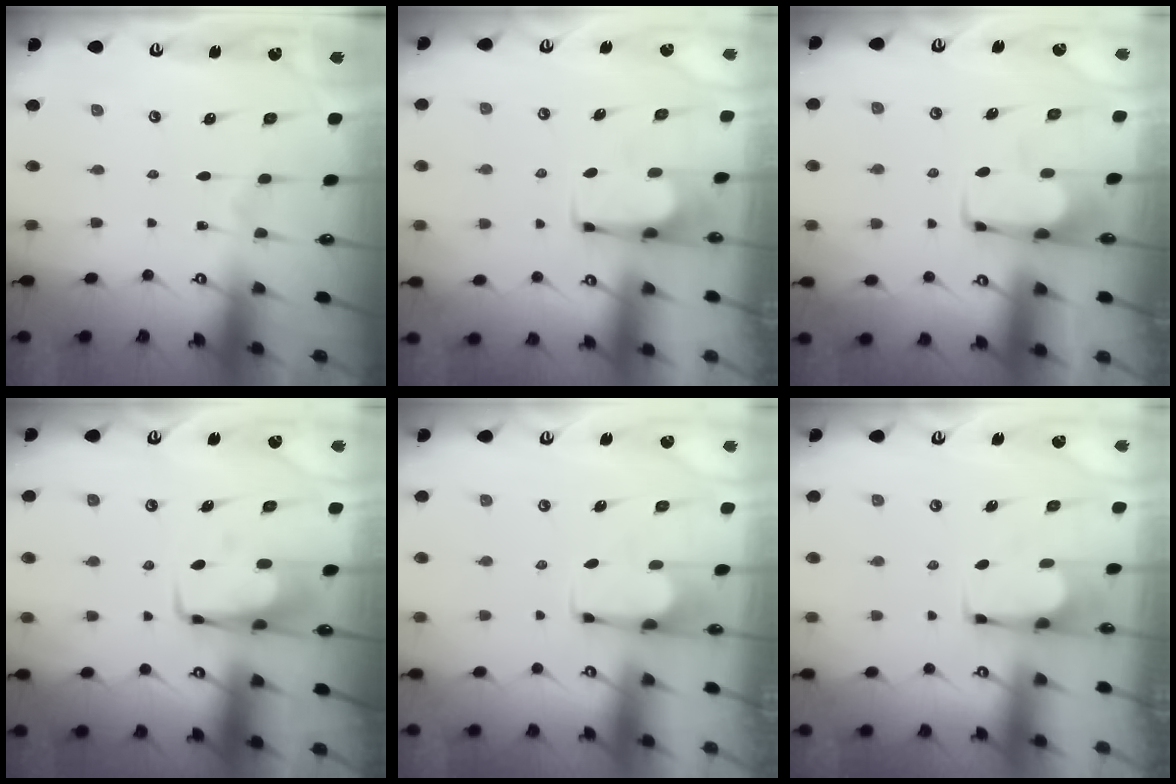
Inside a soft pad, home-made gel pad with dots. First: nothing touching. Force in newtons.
{"total": 3.9, "press": 3.8, "slide": 0.4}
{"total": 1.9, "press": 1.9, "slide": 0.5}
{"total": 6.4, "press": 6.3, "slide": 0.7}
{"total": 2.5, "press": 2.4, "slide": 0.9}
{"total": 2.1, "press": 2.1, "slide": 0.2}